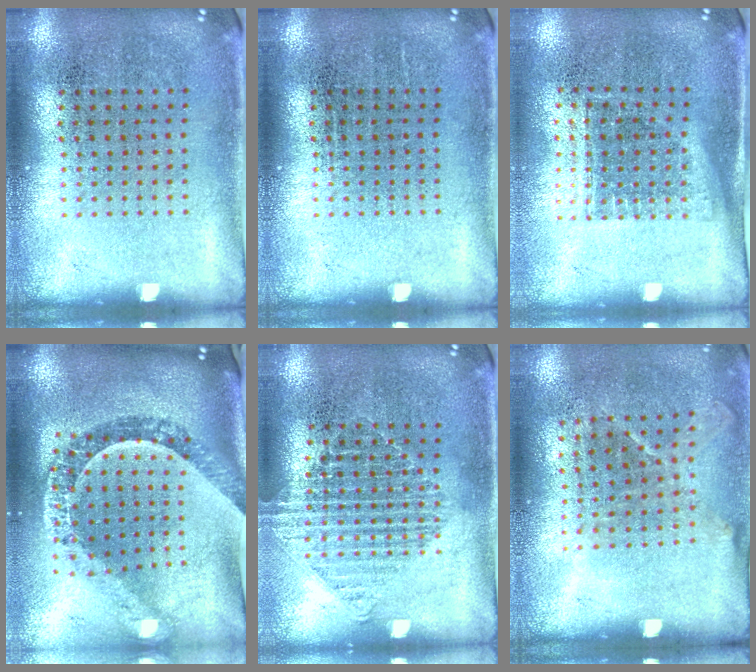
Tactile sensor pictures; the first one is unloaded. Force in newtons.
{"total": 0.0}
{"total": 1.2, "press": 0.9, "slide": 0.7}
{"total": 1.8, "press": 1.6, "slide": 0.8}
{"total": 1.2, "press": 1.1, "slide": 0.3}
{"total": 1.3, "press": 1.0, "slide": 0.8}